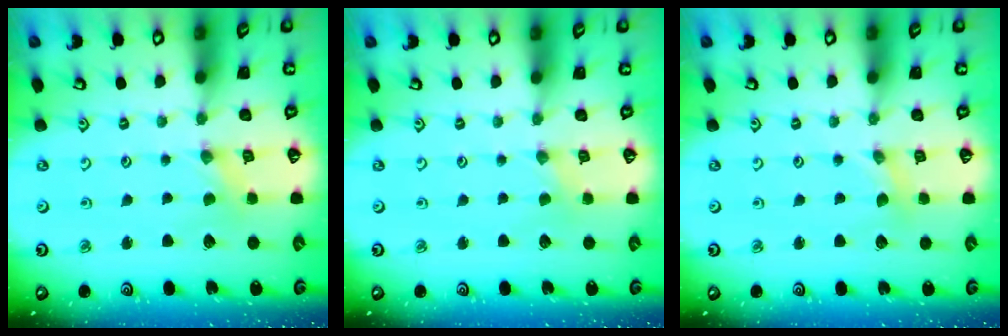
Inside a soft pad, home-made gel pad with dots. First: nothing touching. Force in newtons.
{"total": 0.0}
{"total": 1.7, "press": 1.7, "slide": 0.3}